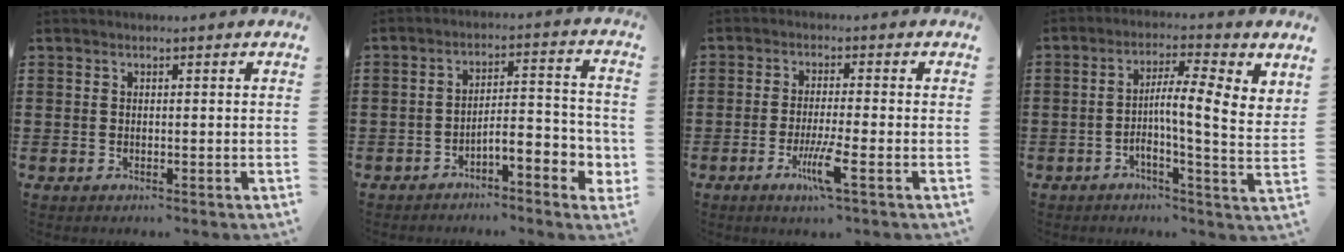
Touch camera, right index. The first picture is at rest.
{"total": 4.6, "force": [-3.2, 1.2, 3.1], "torque": [-0.055, -0.006, -0.064]}
{"total": 5.9, "force": [-2.7, 0.2, 5.3], "torque": [-0.105, -0.018, -0.050]}
{"total": 6.3, "force": [1.0, 0.9, 6.1], "torque": [-0.107, -0.021, 0.009]}